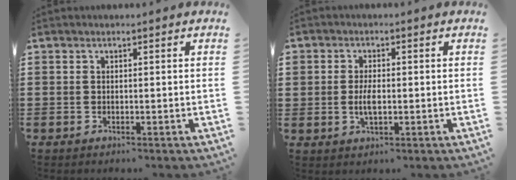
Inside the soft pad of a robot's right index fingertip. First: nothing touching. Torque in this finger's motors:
{"motor_torque": [1.14, 1.00, 0.44, 0.02]}